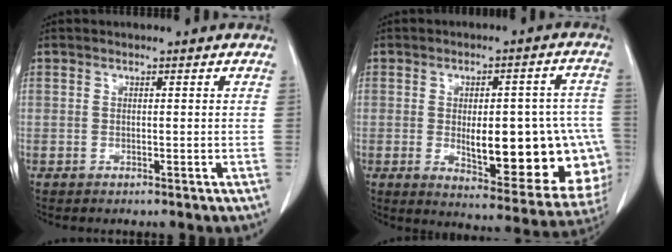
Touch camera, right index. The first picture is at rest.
{"total": 18.6, "force": [-2.4, 7.8, 16.8], "torque": [-0.162, 0.014, -0.002]}